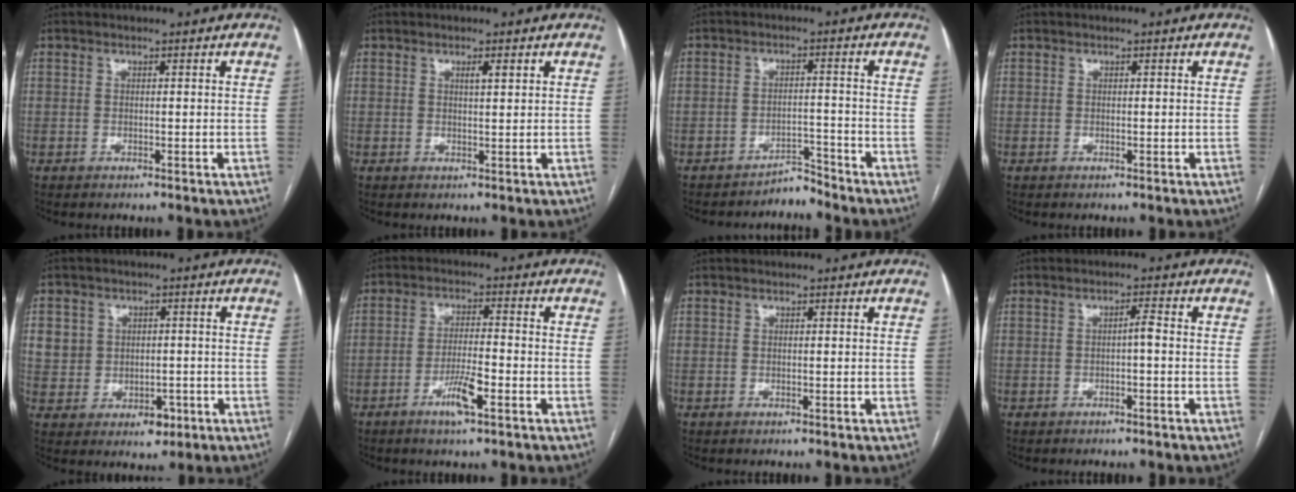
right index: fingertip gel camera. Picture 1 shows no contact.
{"total": 1.4, "force": [0.8, 0.0, 1.2], "torque": [-0.021, -0.001, 0.013]}
{"total": 2.8, "force": [-2.7, 0.1, -0.9], "torque": [0.029, 0.002, -0.042]}
{"total": 0.0}
{"total": 6.9, "force": [-0.3, 6.4, 2.7], "torque": [-0.029, 0.019, 0.012]}
{"total": 5.8, "force": [-2.6, 0.9, 5.1], "torque": [-0.097, -0.003, -0.047]}
{"total": 0.0}
{"total": 1.5, "force": [-0.3, 0.1, 1.5], "torque": [-0.021, 0.004, -0.006]}